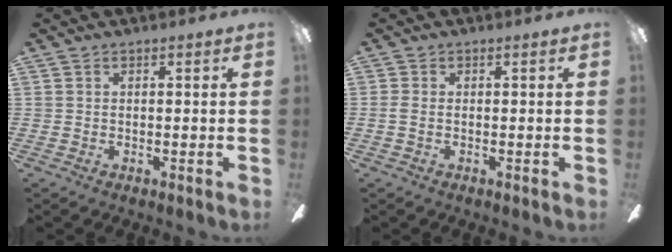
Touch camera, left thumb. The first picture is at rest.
{"total": 1.2, "force": [-0.3, 0.5, 1.1], "torque": [-0.021, 0.002, -0.006]}